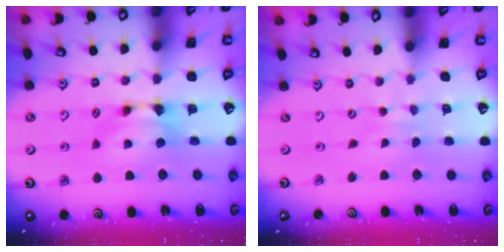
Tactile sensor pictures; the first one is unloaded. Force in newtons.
{"total": 4.5, "press": 4.5, "slide": 0.3}